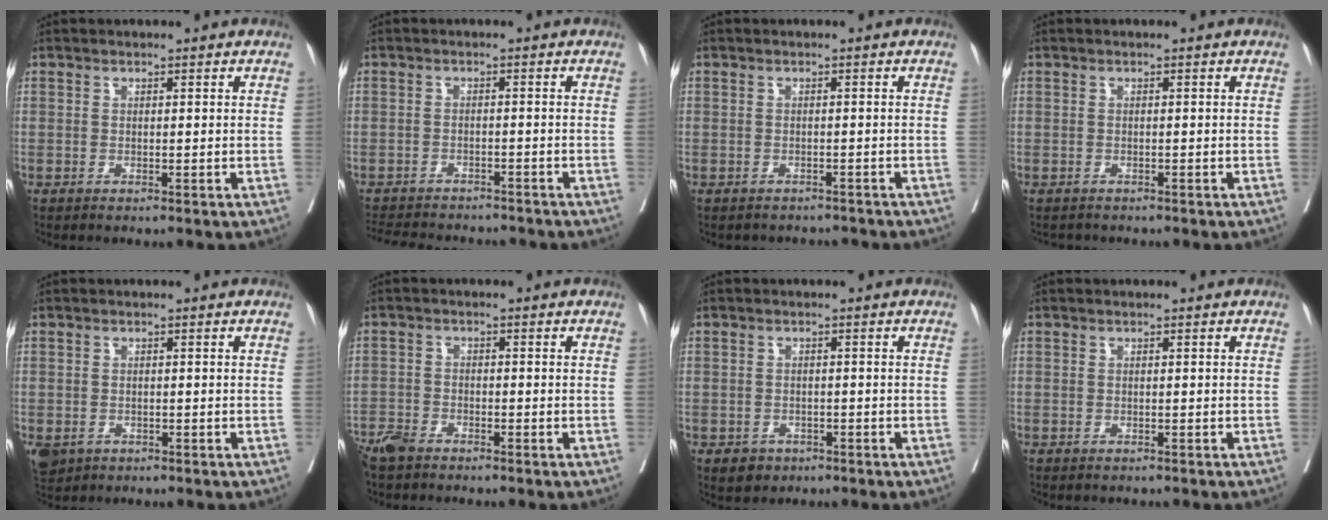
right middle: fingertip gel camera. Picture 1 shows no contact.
{"total": 11.7, "force": [-10.6, 3.6, 3.3], "torque": [-0.067, 0.002, -0.141]}
{"total": 3.9, "force": [-3.6, 1.4, -0.2], "torque": [0.005, 0.002, -0.045]}
{"total": 1.8, "force": [-1.7, 0.7, 0.2], "torque": [-0.008, -0.003, -0.025]}
{"total": 5.6, "force": [-2.7, 4.4, 2.1], "torque": [-0.054, -0.007, -0.038]}
{"total": 4.0, "force": [-3.5, 1.2, 1.5], "torque": [-0.028, -0.006, -0.069]}
{"total": 2.7, "force": [-1.6, 2.1, 0.6], "torque": [-0.011, 0.004, -0.017]}
{"total": 1.2, "force": [-1.0, 0.5, 0.1], "torque": [-0.008, 0.000, -0.016]}